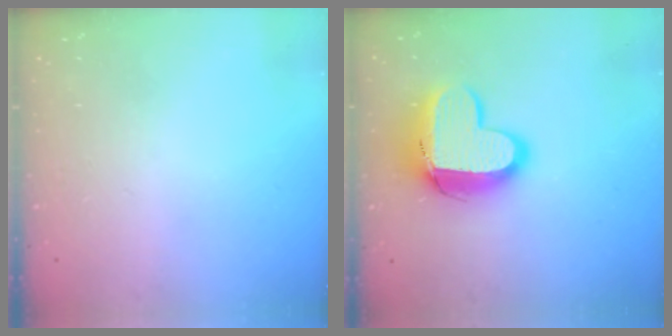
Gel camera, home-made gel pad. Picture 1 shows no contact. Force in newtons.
{"total": 14.3, "press": 14.3, "slide": 1.2}